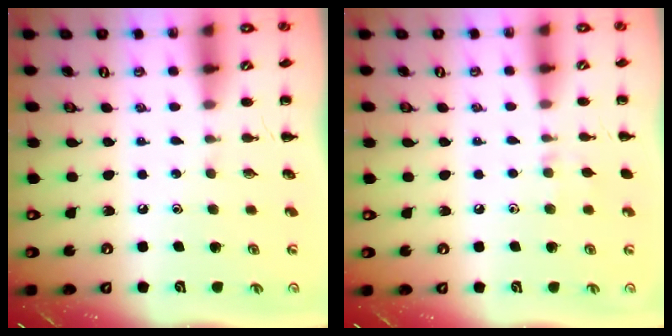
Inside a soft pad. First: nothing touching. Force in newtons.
{"total": 4.8, "press": 4.6, "slide": 1.6}